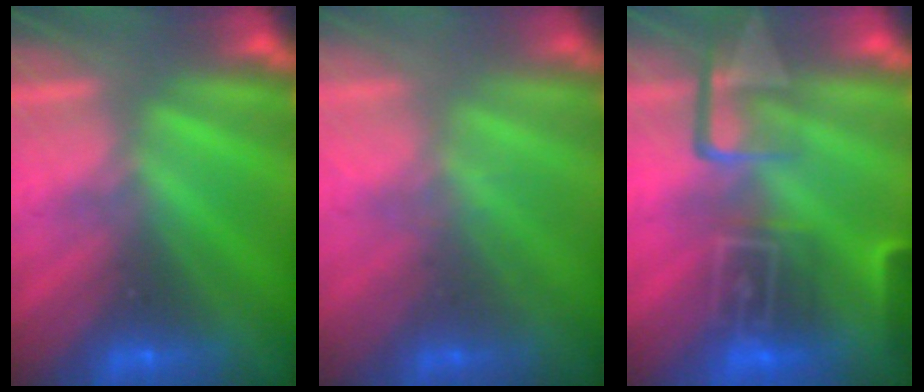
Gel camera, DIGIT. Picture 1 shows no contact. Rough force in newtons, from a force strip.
{"total": 1.6}
{"total": 8.3}